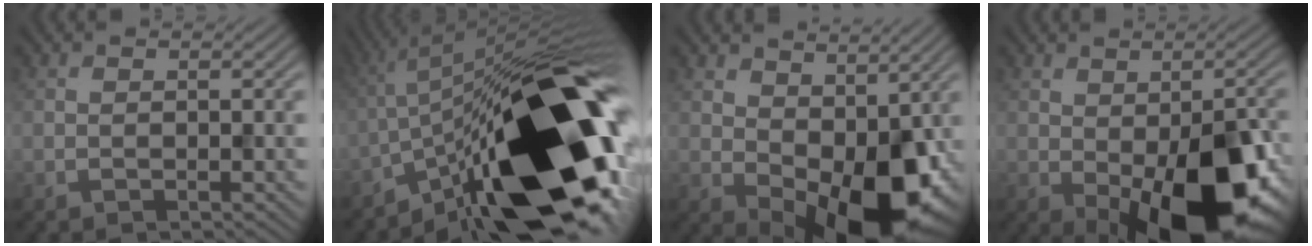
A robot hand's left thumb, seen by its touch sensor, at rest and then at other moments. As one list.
[{"total": 20.8, "force": [-9.0, 6.9, 17.5], "torque": [-0.260, 0.008, -0.164]}, {"total": 12.5, "force": [0.4, 7.7, 9.8], "torque": [-0.146, -0.024, 0.021]}, {"total": 17.1, "force": [-5.7, 8.7, 13.5], "torque": [-0.183, -0.034, -0.064]}]